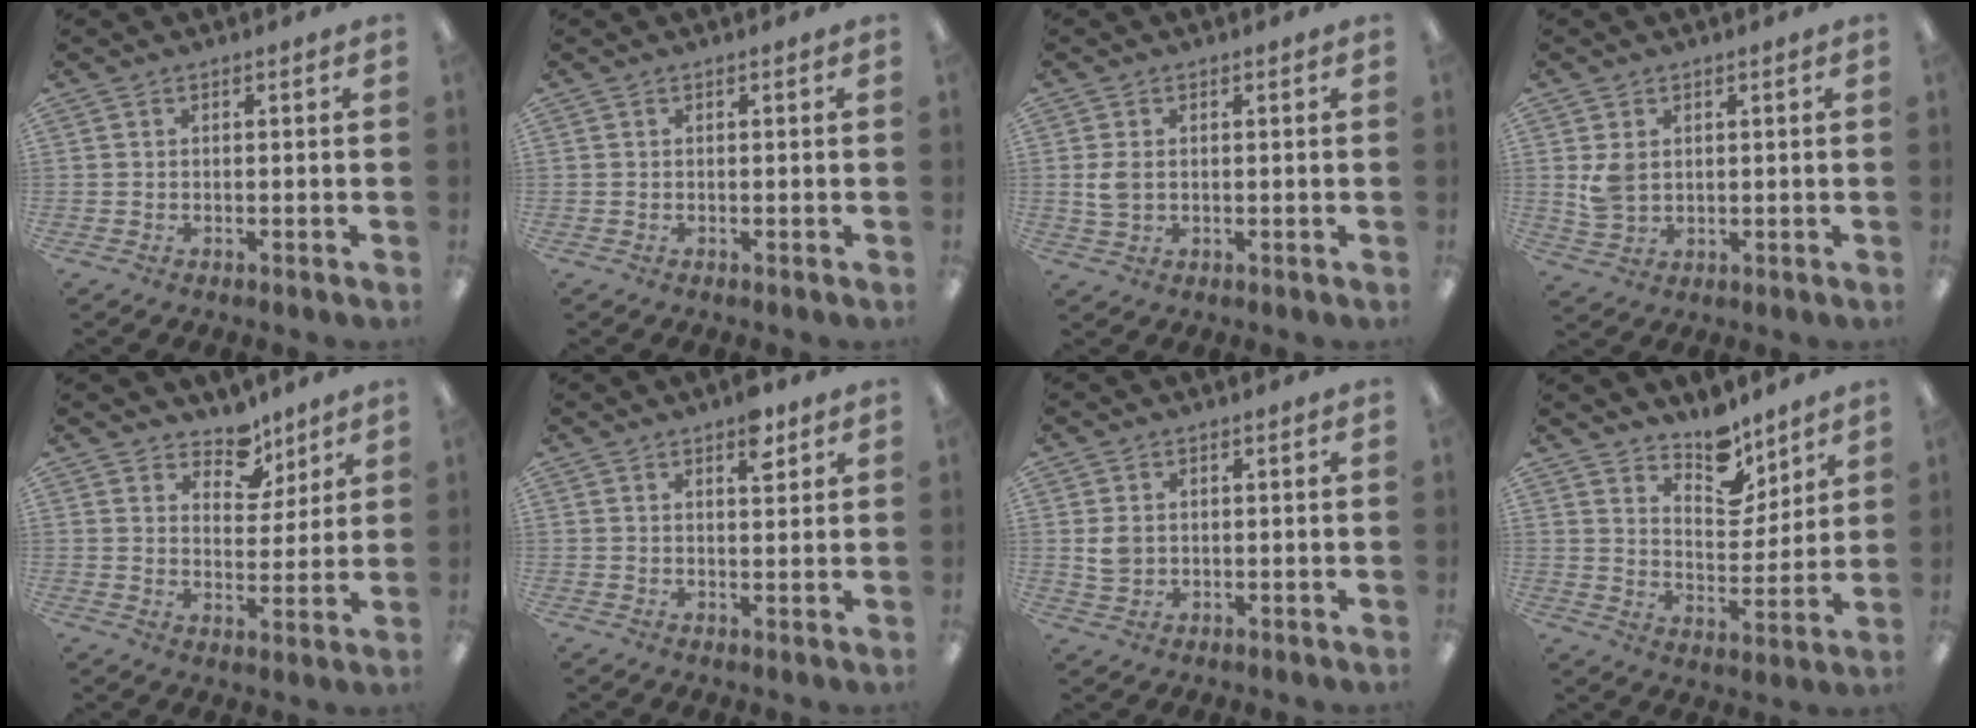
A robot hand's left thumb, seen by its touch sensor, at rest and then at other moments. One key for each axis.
{"total": 0.0}
{"total": 3.6, "fx": 0.3, "fy": 2.3, "fz": 2.7, "tx": -0.067, "ty": 0.000, "tz": 0.001}
{"total": 4.9, "fx": 1.5, "fy": 3.6, "fz": 3.0, "tx": -0.052, "ty": 0.001, "tz": 0.030}
{"total": 8.3, "fx": 6.6, "fy": 4.7, "fz": 2.0, "tx": -0.029, "ty": -0.044, "tz": 0.119}
{"total": 5.3, "fx": 3.4, "fy": 2.1, "fz": 3.4, "tx": -0.034, "ty": -0.017, "tz": 0.052}
{"total": 3.4, "fx": 0.8, "fy": 2.8, "fz": 1.8, "tx": -0.029, "ty": 0.001, "tz": 0.014}
{"total": 10.5, "fx": 8.9, "fy": 4.8, "fz": 3.1, "tx": -0.037, "ty": -0.068, "tz": 0.163}